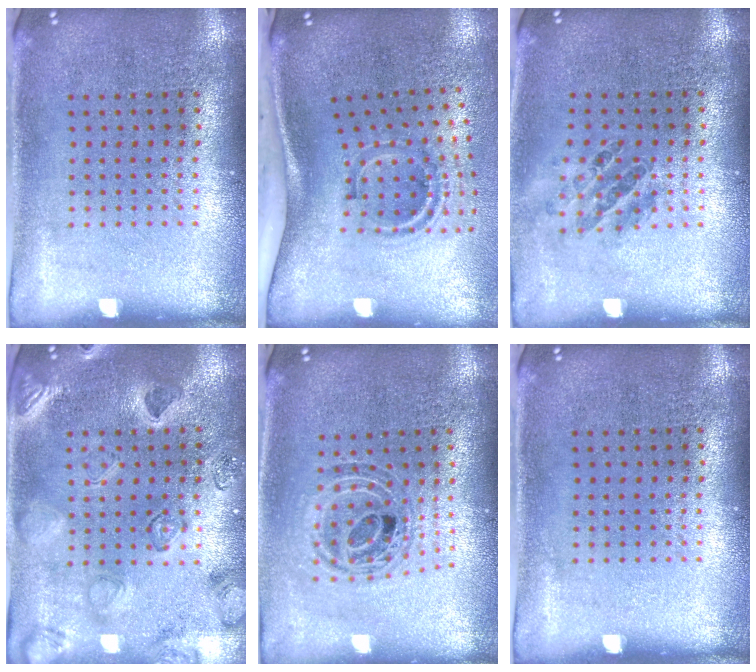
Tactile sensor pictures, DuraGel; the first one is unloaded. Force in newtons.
{"total": 1.9, "press": 1.2, "slide": 1.5}
{"total": 1.0, "press": 0.9, "slide": 0.3}
{"total": 2.4, "press": 2.3, "slide": 0.6}
{"total": 0.8, "press": 0.8, "slide": 0.2}
{"total": 0.0}